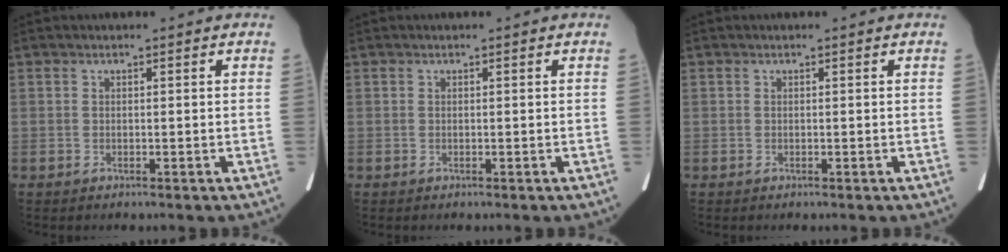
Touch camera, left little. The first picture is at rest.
{"total": 0.0}
{"total": 0.0}